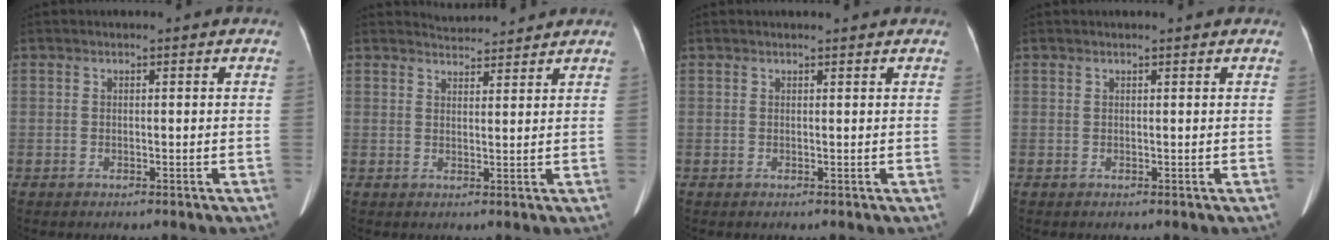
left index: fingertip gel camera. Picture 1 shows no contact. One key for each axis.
{"total": 5.1, "fx": 5.0, "fy": 0.5, "fz": 0.3, "tx": -0.014, "ty": 0.018, "tz": 0.069}
{"total": 1.8, "fx": 1.7, "fy": 0.1, "fz": 0.7, "tx": -0.008, "ty": 0.012, "tz": 0.022}
{"total": 1.1, "fx": 1.0, "fy": 0.1, "fz": 0.5, "tx": -0.007, "ty": 0.012, "tz": 0.018}